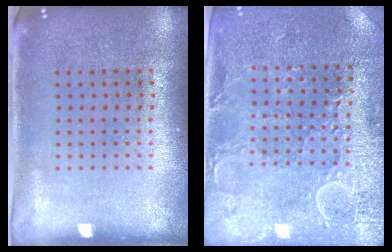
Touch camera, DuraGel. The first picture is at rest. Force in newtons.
{"total": 2.9, "press": 2.8, "slide": 0.4}